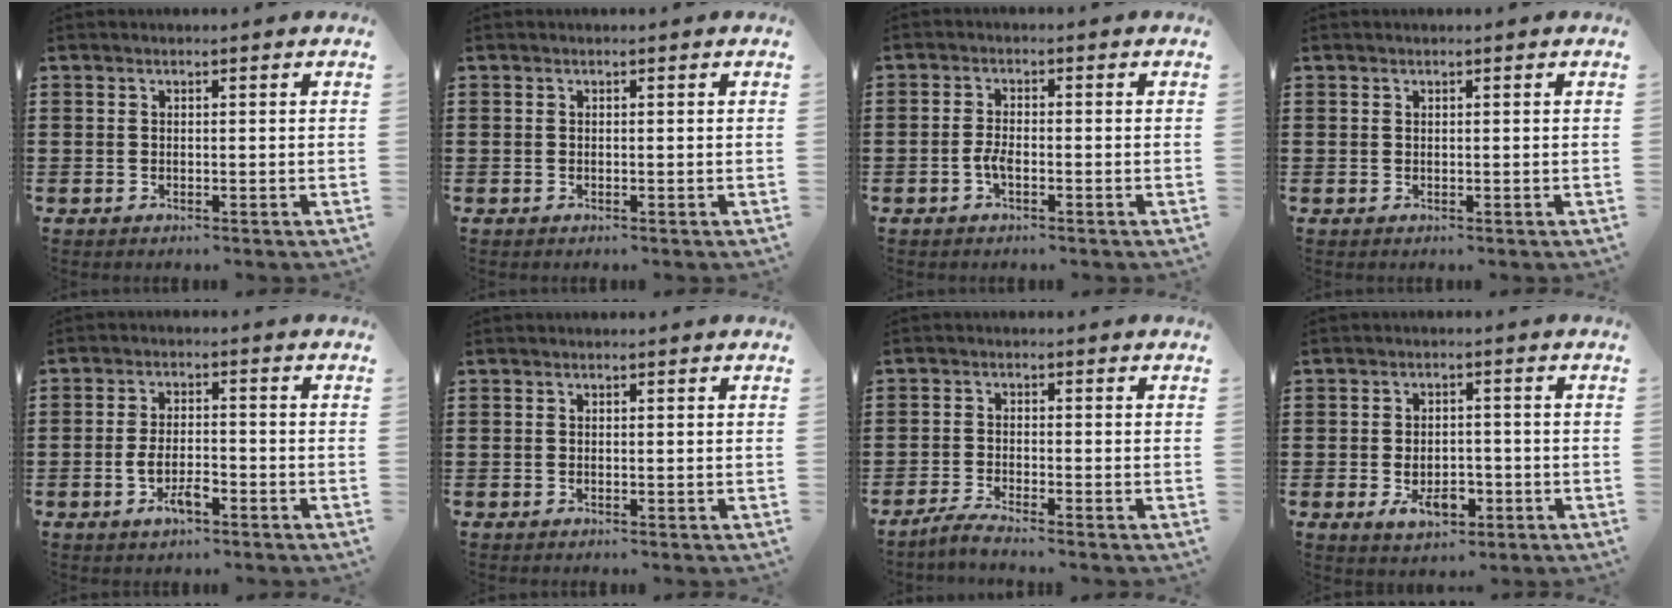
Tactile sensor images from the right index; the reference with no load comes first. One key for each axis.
{"total": 0.0}
{"total": 2.5, "fx": -1.1, "fy": 0.6, "fz": 2.1, "tx": -0.056, "ty": -0.007, "tz": -0.023}
{"total": 0.0}
{"total": 4.6, "fx": -2.0, "fy": 1.9, "fz": 3.7, "tx": -0.076, "ty": 0.004, "tz": -0.040}
{"total": 0.0}
{"total": 2.2, "fx": -2.1, "fy": -0.2, "fz": 0.7, "tx": -0.021, "ty": 0.001, "tz": -0.042}
{"total": 5.1, "fx": -1.7, "fy": 2.9, "fz": 3.8, "tx": -0.054, "ty": -0.002, "tz": -0.033}